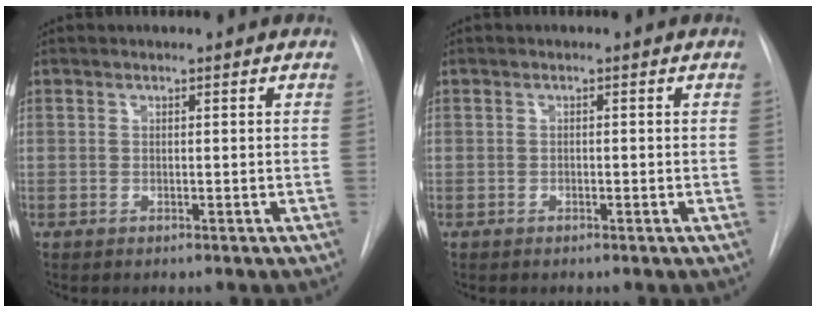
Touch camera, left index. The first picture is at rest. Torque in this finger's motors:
{"motor_torque": [0.06, 0.08, -0.08, -0.01]}